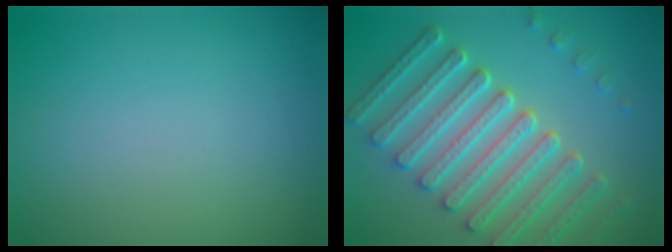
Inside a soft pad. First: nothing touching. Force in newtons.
{"total": 7.7, "press": 6.1, "slide": 4.8}